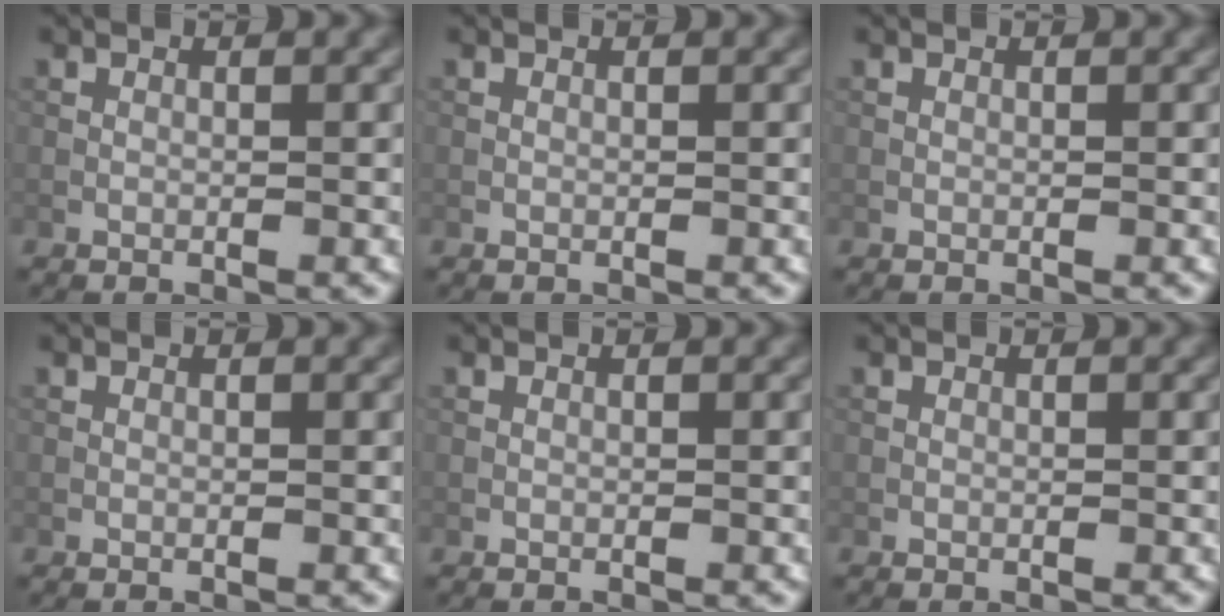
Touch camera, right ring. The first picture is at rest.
{"total": 0.0}
{"total": 0.0}
{"total": 0.0}
{"total": 0.0}
{"total": 0.0}